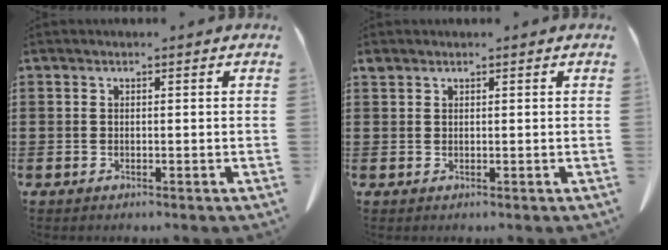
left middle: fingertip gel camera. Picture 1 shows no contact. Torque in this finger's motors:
{"motor_torque": [0.04, -0.01, 0.01, 0.01]}